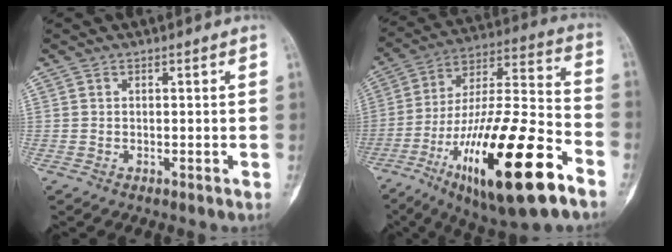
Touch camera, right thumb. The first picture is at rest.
{"total": 28.3, "force": [-13.6, 7.5, 23.7], "torque": [-0.422, 0.053, -0.223]}